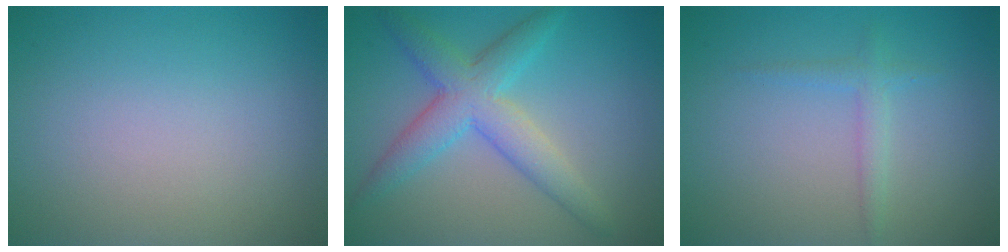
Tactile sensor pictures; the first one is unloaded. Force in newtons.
{"total": 5.2, "press": 5.1, "slide": 0.3}
{"total": 1.4, "press": 1.4, "slide": 0.0}